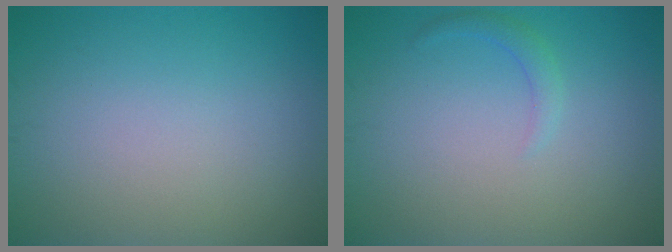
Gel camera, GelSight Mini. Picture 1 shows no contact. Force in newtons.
{"total": 1.2, "press": 1.2, "slide": 0.1}